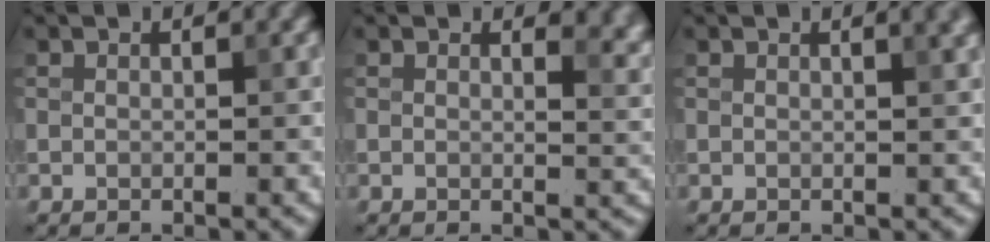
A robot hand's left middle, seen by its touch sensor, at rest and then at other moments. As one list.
[{"total": 2.5, "force": [1.7, 1.0, 1.5], "torque": [-0.014, -0.007, 0.023]}, {"total": 2.1, "force": [1.1, 0.8, 1.6], "torque": [-0.008, 0.005, 0.009]}]